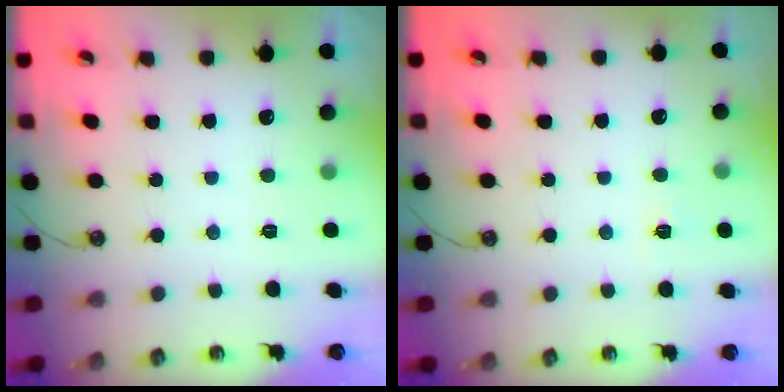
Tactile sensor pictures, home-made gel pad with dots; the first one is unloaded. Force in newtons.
{"total": 3.9, "press": 3.8, "slide": 0.4}